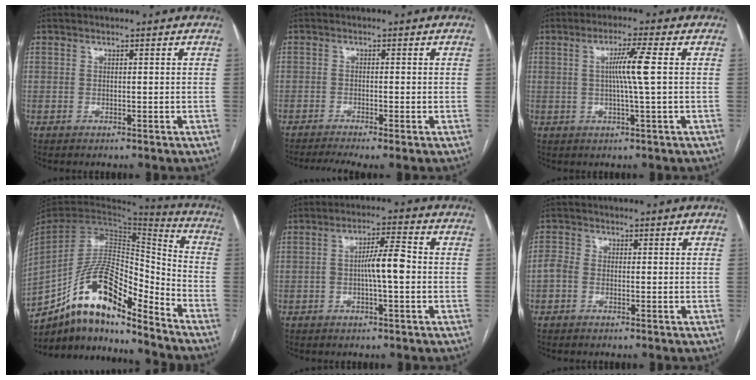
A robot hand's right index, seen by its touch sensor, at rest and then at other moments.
{"total": 4.7, "force": [-3.3, 0.4, 3.2], "torque": [-0.056, -0.007, -0.055]}
{"total": 5.5, "force": [0.7, -1.0, 5.3], "torque": [-0.097, 0.000, 0.015]}
{"total": 16.7, "force": [-12.3, 4.6, 10.4], "torque": [-0.186, 0.037, -0.219]}
{"total": 5.8, "force": [-0.7, 0.8, 5.7], "torque": [-0.100, 0.014, -0.013]}
{"total": 2.3, "force": [-0.7, 1.7, 1.3], "torque": [-0.031, 0.008, -0.019]}